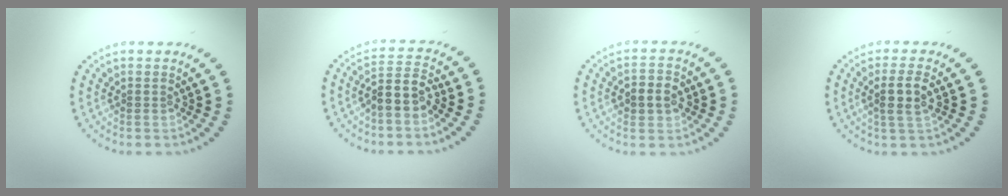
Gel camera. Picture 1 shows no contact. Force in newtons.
{"total": 3.0, "press": 2.5, "slide": 1.6}
{"total": 2.7, "press": 2.7, "slide": 0.4}
{"total": 2.5, "press": 2.3, "slide": 0.9}